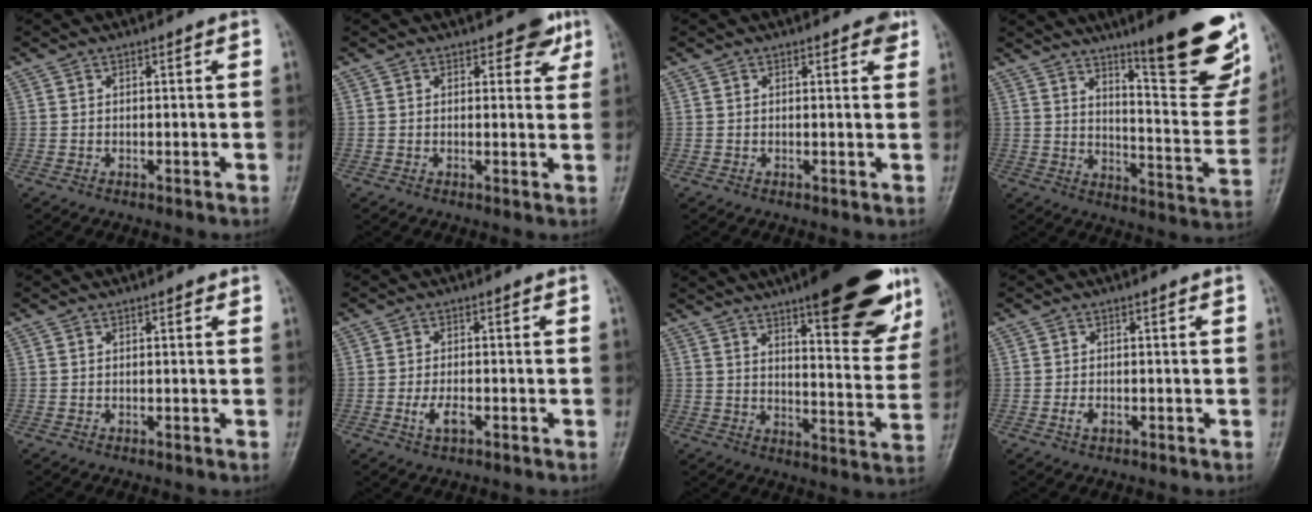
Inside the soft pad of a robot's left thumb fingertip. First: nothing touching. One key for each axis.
{"total": 4.1, "fx": 2.4, "fy": 2.3, "fz": 2.4, "tx": -0.001, "ty": -0.008, "tz": 0.024}
{"total": 2.1, "fx": 1.3, "fy": 1.0, "fz": 1.4, "tx": -0.005, "ty": -0.003, "tz": 0.011}
{"total": 20.9, "fx": 13.9, "fy": 3.6, "fz": 15.1, "tx": -0.165, "ty": -0.097, "tz": 0.203}
{"total": 1.1, "fx": 0.5, "fy": 0.6, "fz": 0.9, "tx": -0.008, "ty": 0.001, "tz": 0.003}
{"total": 3.7, "fx": -1.4, "fy": 1.7, "fz": 3.0, "tx": -0.059, "ty": 0.008, "tz": -0.025}
{"total": 24.3, "fx": 15.0, "fy": 6.8, "fz": 17.9, "tx": -0.200, "ty": -0.058, "tz": 0.200}
{"total": 2.2, "fx": -0.6, "fy": 1.2, "fz": 1.8, "tx": -0.030, "ty": 0.007, "tz": -0.012}